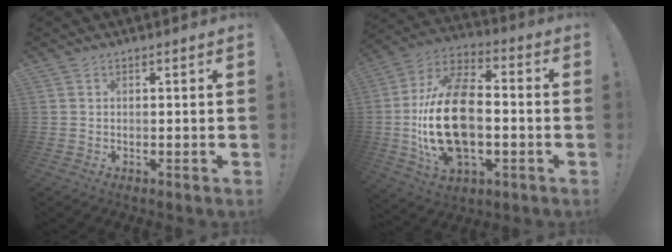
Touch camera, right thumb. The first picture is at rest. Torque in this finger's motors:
{"motor_torque": [2.34, 2.67, 2.49, -0.27, 0.92]}